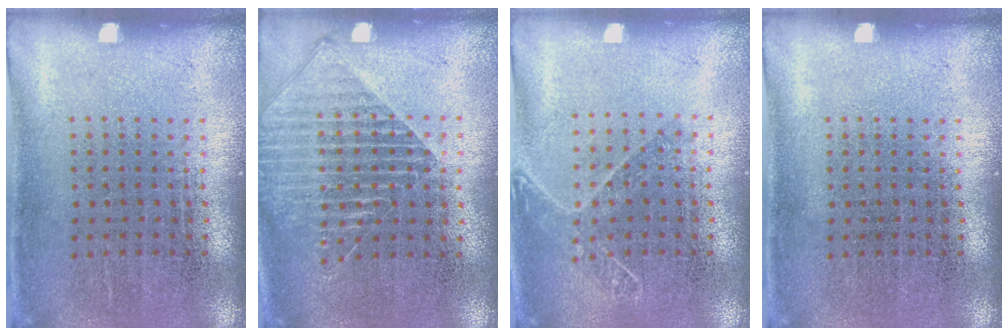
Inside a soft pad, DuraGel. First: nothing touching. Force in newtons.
{"total": 1.5, "press": 1.4, "slide": 0.7}
{"total": 1.2, "press": 1.0, "slide": 0.6}
{"total": 0.0}